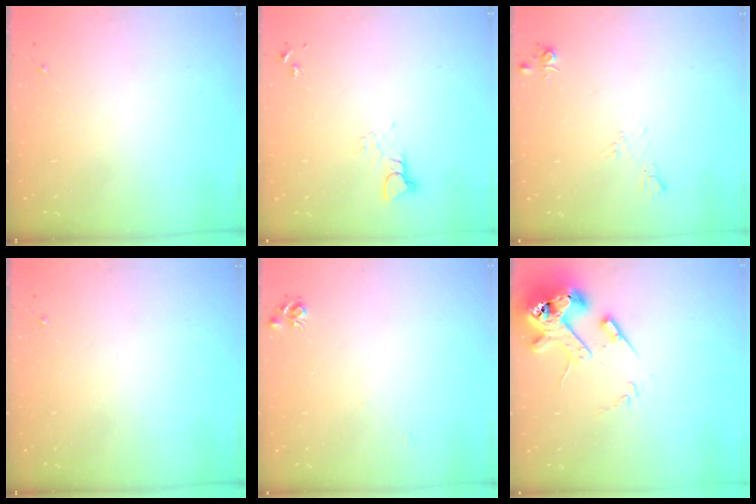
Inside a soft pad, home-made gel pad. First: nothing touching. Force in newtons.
{"total": 3.3, "press": 3.3, "slide": 0.4}
{"total": 5.2, "press": 5.2, "slide": 0.7}
{"total": 0.0}
{"total": 5.1, "press": 5.0, "slide": 0.7}
{"total": 14.6, "press": 14.5, "slide": 2.0}